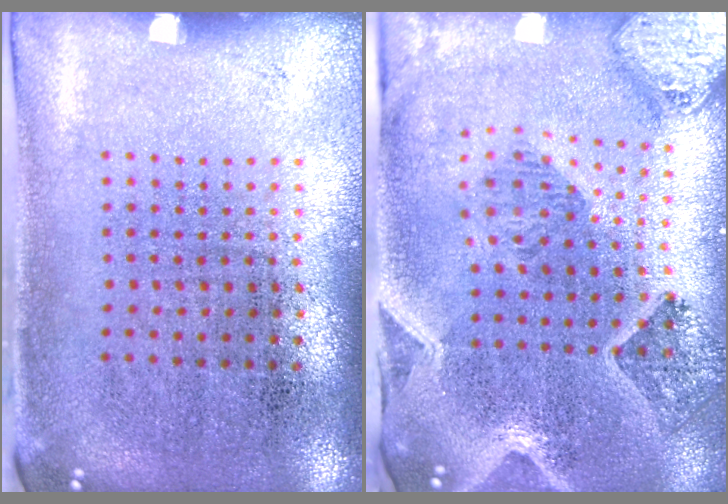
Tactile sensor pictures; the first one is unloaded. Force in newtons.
{"total": 2.1, "press": 1.9, "slide": 0.7}